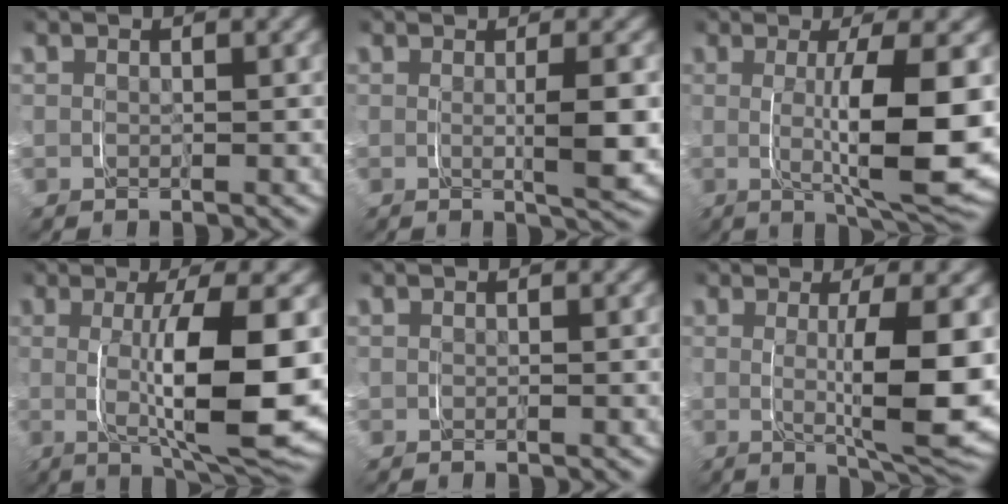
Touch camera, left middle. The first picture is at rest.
{"total": 2.7, "force": [0.0, 0.1, 2.7], "torque": [-0.041, -0.003, -0.001]}
{"total": 8.6, "force": [-0.2, 1.7, 8.4], "torque": [-0.122, -0.005, 0.004]}
{"total": 9.8, "force": [-0.5, 2.4, 9.5], "torque": [-0.140, -0.008, 0.001]}
{"total": 0.0}
{"total": 7.5, "force": [0.0, 1.5, 7.3], "torque": [-0.107, -0.009, 0.007]}